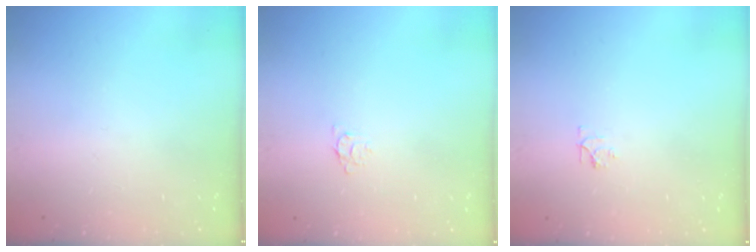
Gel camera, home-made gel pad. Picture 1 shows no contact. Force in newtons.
{"total": 3.6, "press": 3.5, "slide": 0.4}
{"total": 4.6, "press": 4.6, "slide": 0.7}